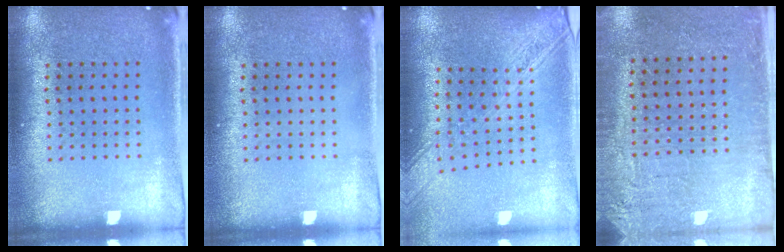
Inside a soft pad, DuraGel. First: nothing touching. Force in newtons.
{"total": 0.0}
{"total": 2.3, "press": 1.9, "slide": 1.2}
{"total": 2.8, "press": 2.7, "slide": 0.7}